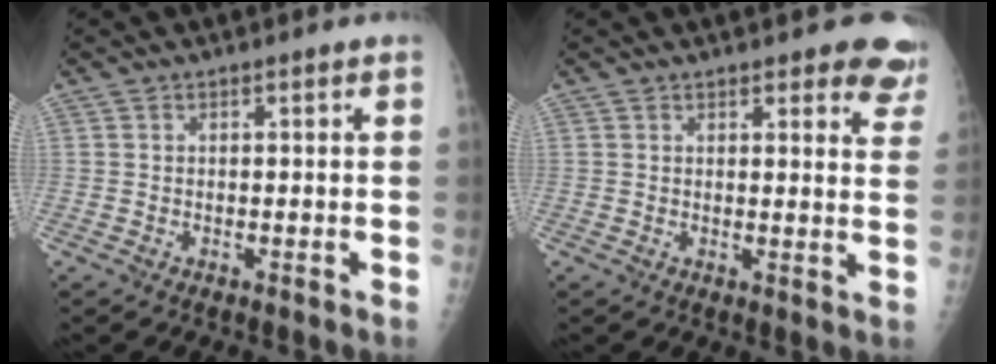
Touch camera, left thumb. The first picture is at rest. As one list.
[{"total": 8.1, "force": [6.6, 2.7, 3.8], "torque": [-0.005, -0.031, 0.057]}]